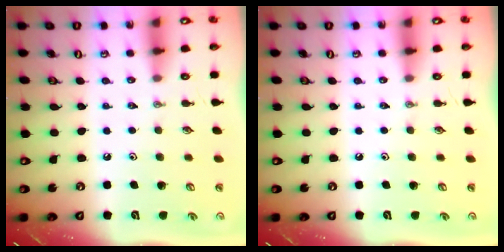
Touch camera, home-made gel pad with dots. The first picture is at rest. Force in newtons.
{"total": 0.0}